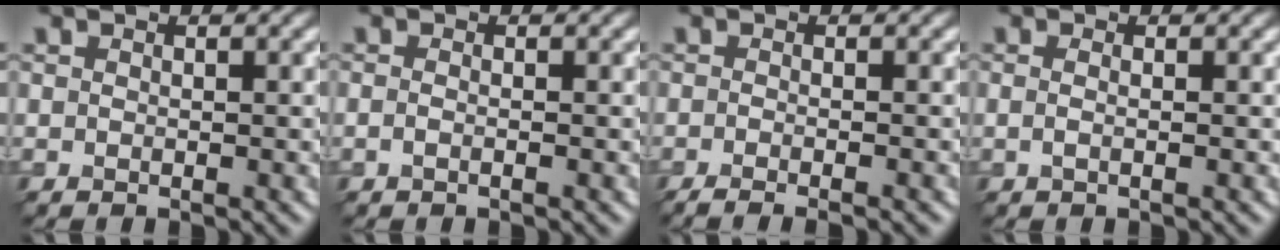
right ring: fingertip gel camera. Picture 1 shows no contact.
{"total": 0.8, "force": [-0.3, 0.3, 0.7], "torque": [-0.014, -0.006, -0.010]}
{"total": 3.7, "force": [-1.7, 1.4, 3.0], "torque": [-0.017, 0.001, -0.029]}
{"total": 1.1, "force": [0.0, 0.5, 1.0], "torque": [-0.015, -0.012, -0.008]}